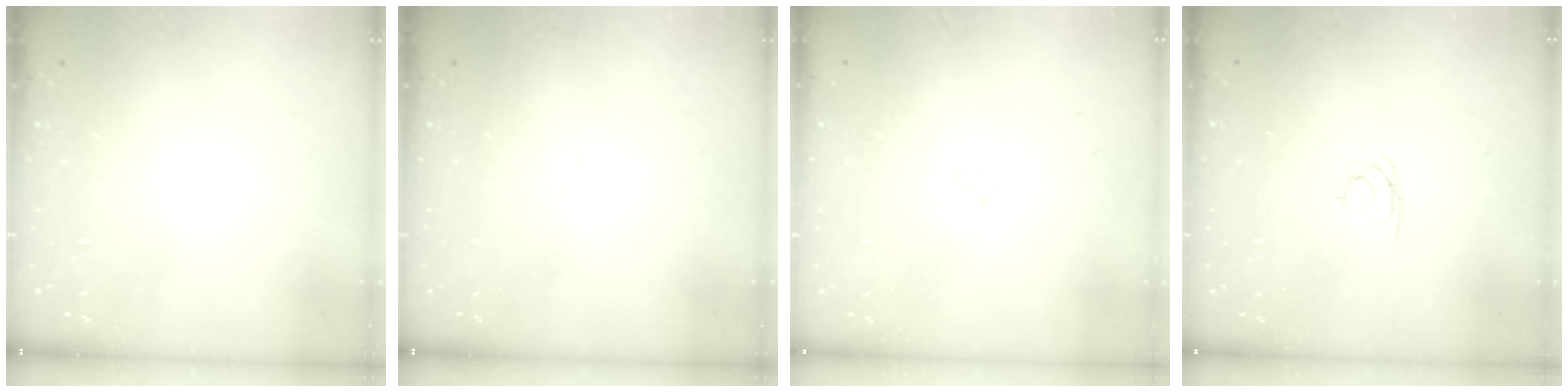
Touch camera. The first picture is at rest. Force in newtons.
{"total": 0.0}
{"total": 1.6, "press": 1.6, "slide": 0.4}
{"total": 1.7, "press": 1.7, "slide": 0.2}